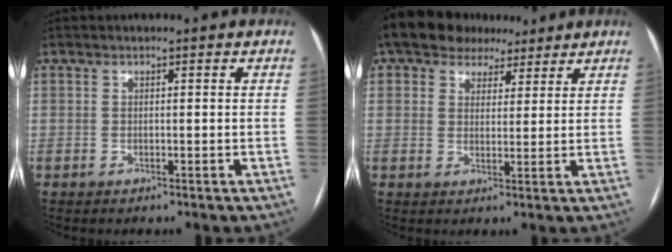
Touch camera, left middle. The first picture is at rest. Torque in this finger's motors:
{"motor_torque": [0.85, -0.88, 0.13, 0.03]}